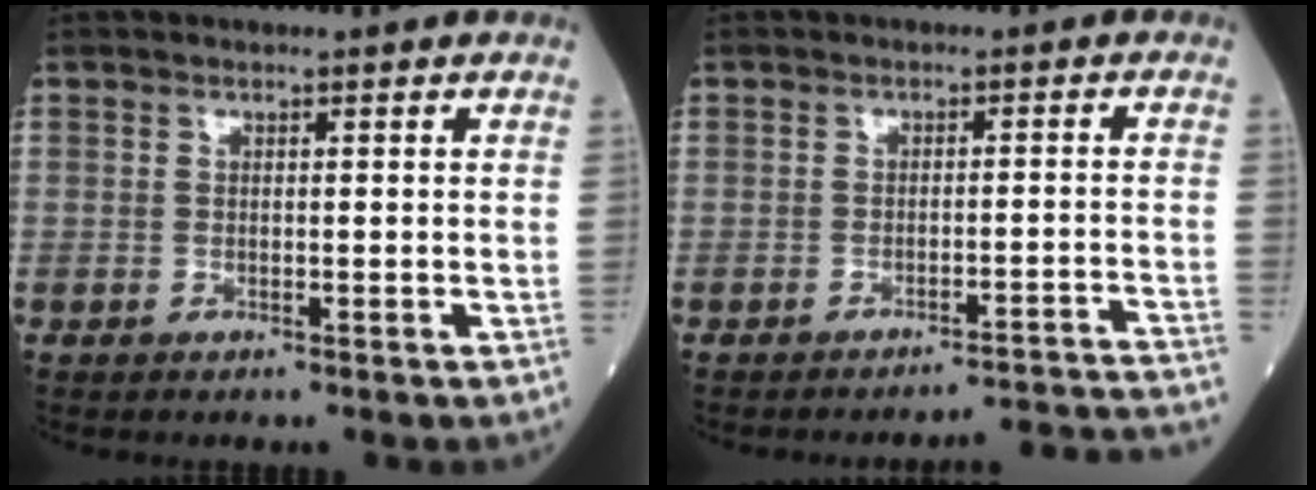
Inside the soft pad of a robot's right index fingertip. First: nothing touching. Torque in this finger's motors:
{"motor_torque": [-0.19, -0.19, -0.02, 0.00]}